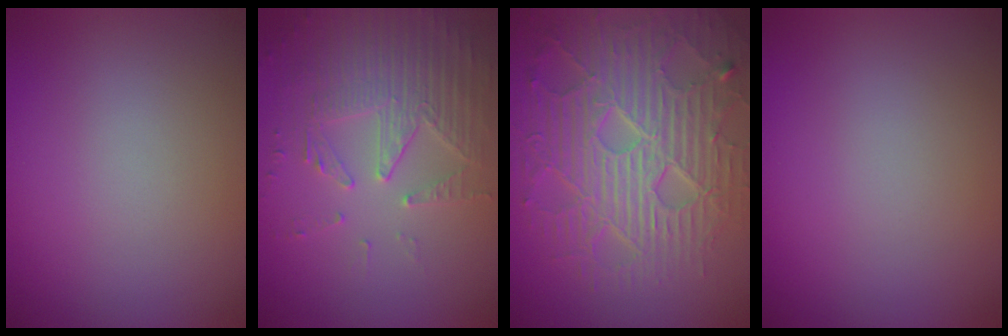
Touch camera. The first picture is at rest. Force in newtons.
{"total": 4.1, "press": 3.6, "slide": 2.1}
{"total": 9.6, "press": 6.4, "slide": 7.1}
{"total": 0.0}